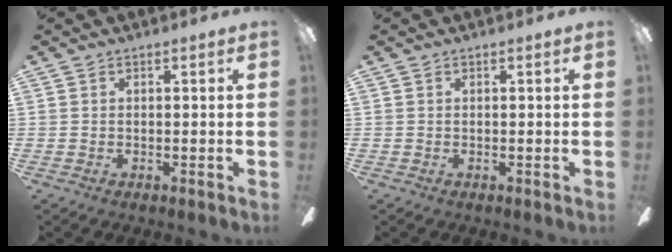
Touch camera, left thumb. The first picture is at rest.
{"total": 0.0}